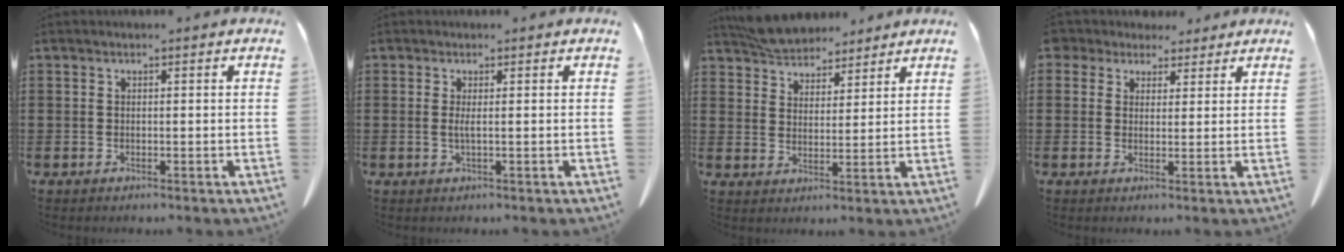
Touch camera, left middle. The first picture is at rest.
{"total": 1.2, "force": [0.0, -0.2, 1.2], "torque": [-0.024, -0.003, -0.001]}
{"total": 6.4, "force": [6.1, 1.6, 1.1], "torque": [-0.043, -0.016, 0.115]}
{"total": 3.6, "force": [2.9, 2.1, 0.6], "torque": [-0.017, 0.003, 0.052]}